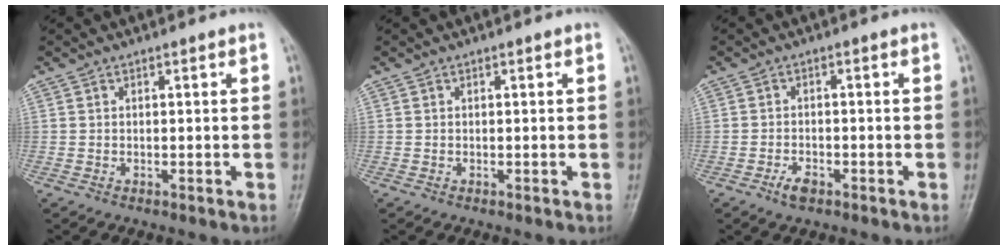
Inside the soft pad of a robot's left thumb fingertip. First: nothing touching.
{"total": 0.0}
{"total": 2.6, "force": [-1.8, 1.2, 1.4], "torque": [-0.030, 0.006, -0.033]}